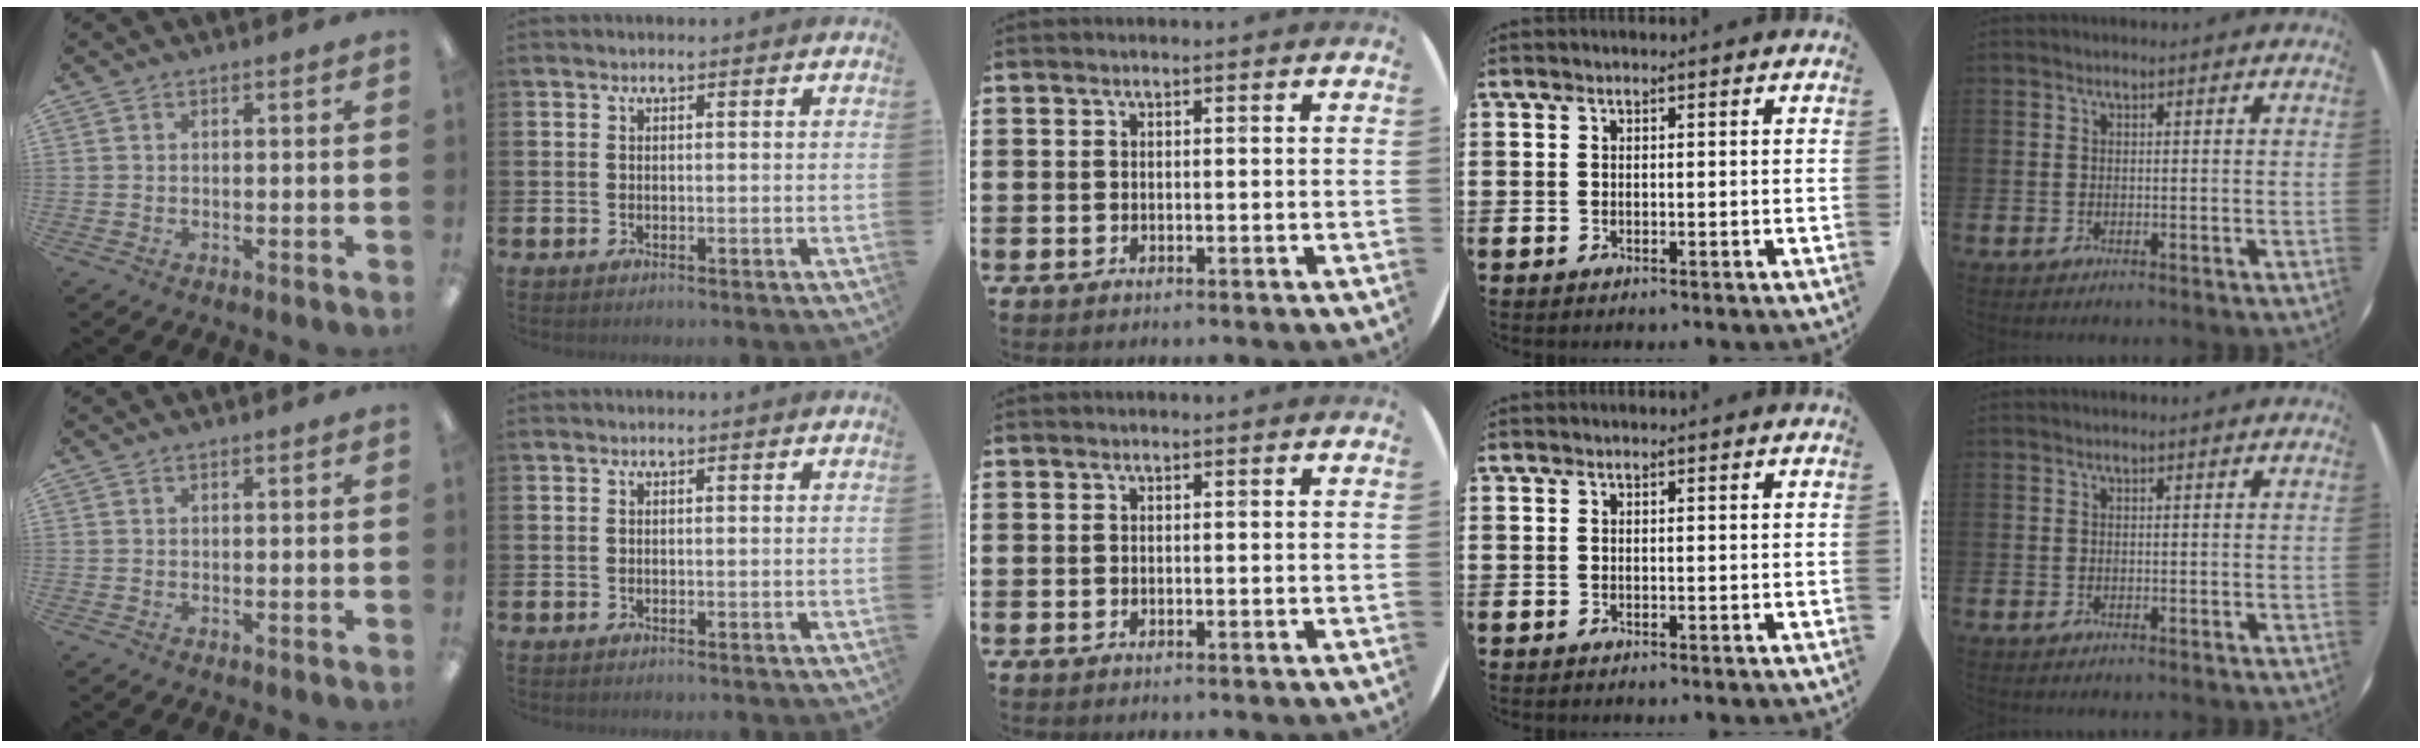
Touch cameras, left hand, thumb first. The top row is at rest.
{}